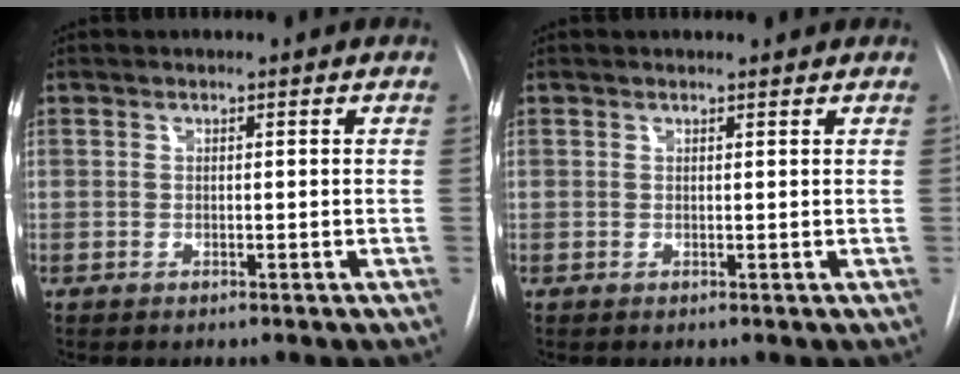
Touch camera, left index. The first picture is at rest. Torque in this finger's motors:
{"motor_torque": [0.30, -0.33, -0.21, 0.00]}